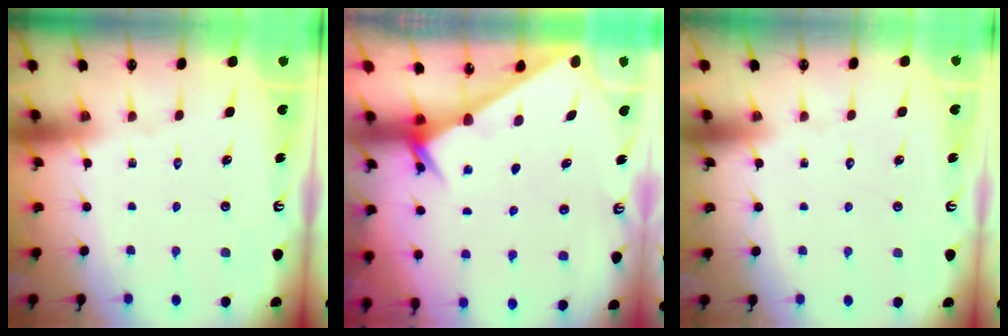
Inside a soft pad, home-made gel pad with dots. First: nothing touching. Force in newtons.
{"total": 2.0, "press": 2.0, "slide": 0.1}
{"total": 1.8, "press": 1.8, "slide": 0.1}